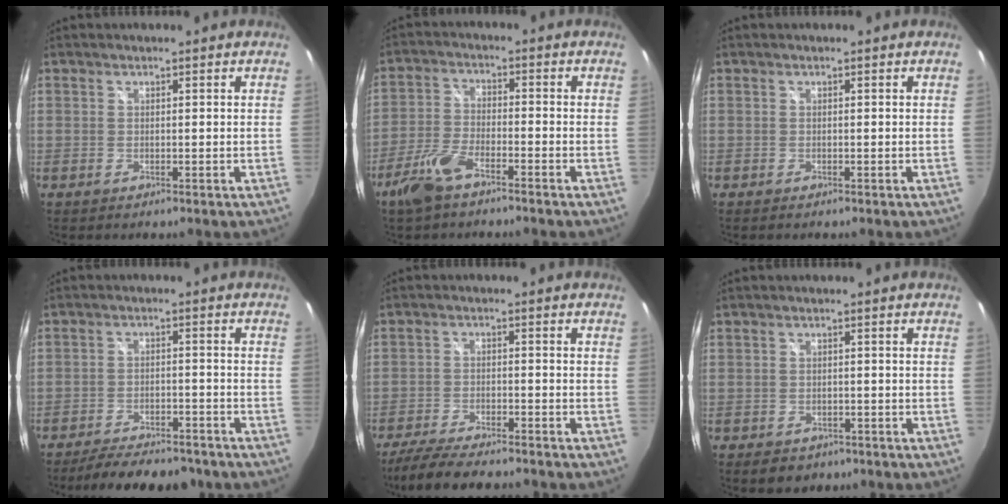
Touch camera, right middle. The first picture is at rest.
{"total": 7.6, "force": [-5.4, 2.4, 4.8], "torque": [-0.117, -0.002, -0.108]}
{"total": 0.0}
{"total": 13.4, "force": [-11.4, 3.8, 5.9], "torque": [-0.122, -0.015, -0.160]}
{"total": 11.6, "force": [-10.1, 1.7, 5.5], "torque": [-0.126, -0.026, -0.167]}
{"total": 3.9, "force": [-2.5, 2.5, 1.5], "torque": [-0.033, -0.008, -0.029]}